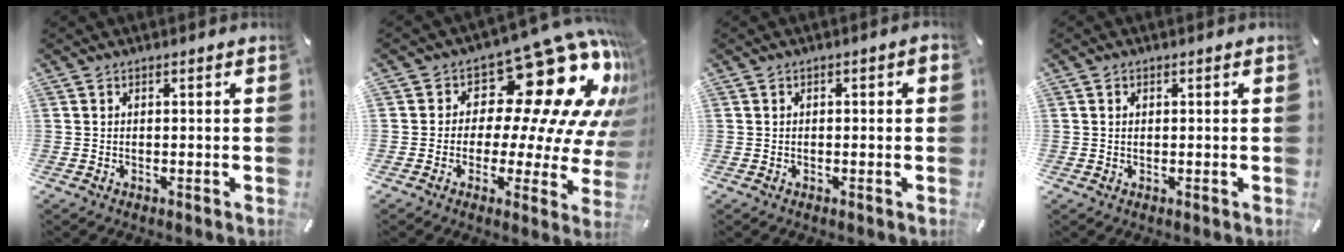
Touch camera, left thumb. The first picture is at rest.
{"total": 21.2, "force": [10.3, 10.1, 15.5], "torque": [-0.197, -0.090, 0.171]}
{"total": 0.9, "force": [-0.2, 0.4, 0.8], "torque": [-0.015, 0.003, -0.005]}
{"total": 0.8, "force": [0.1, 0.6, 0.6], "torque": [-0.013, 0.004, 0.001]}